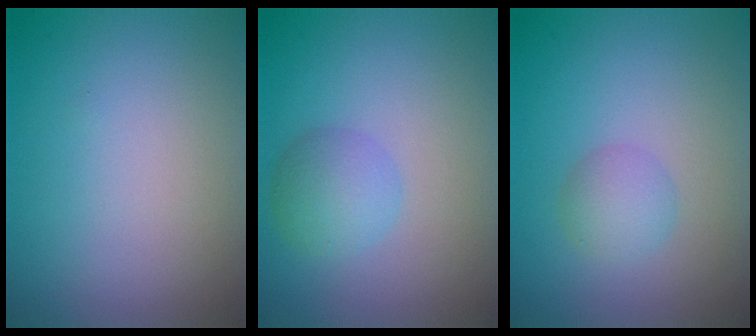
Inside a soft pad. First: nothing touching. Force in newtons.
{"total": 3.0, "press": 2.9, "slide": 0.2}
{"total": 2.2, "press": 2.2, "slide": 0.1}